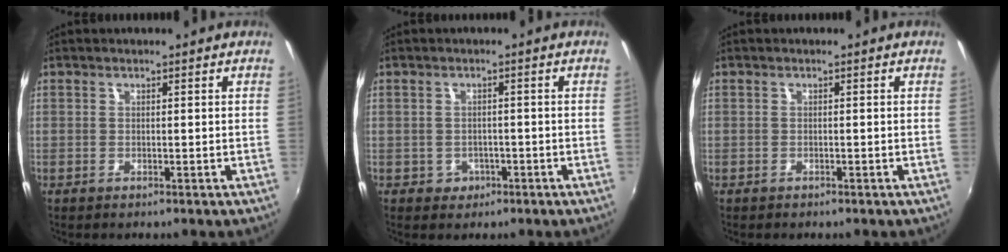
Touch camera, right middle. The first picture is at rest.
{"total": 3.0, "force": [-1.1, 2.7, 0.5], "torque": [-0.017, 0.001, -0.013]}
{"total": 0.7, "force": [-0.5, 0.3, 0.1], "torque": [-0.005, -0.002, -0.008]}